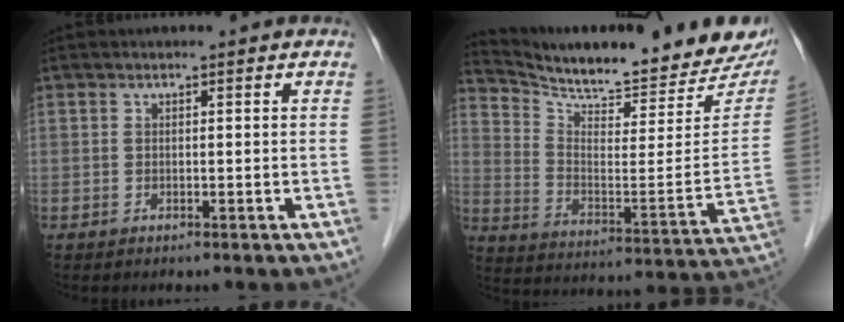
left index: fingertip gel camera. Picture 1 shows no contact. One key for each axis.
{"total": 22.8, "fx": 21.0, "fy": 3.0, "fz": 8.3, "tx": -0.139, "ty": -0.075, "tz": 0.292}